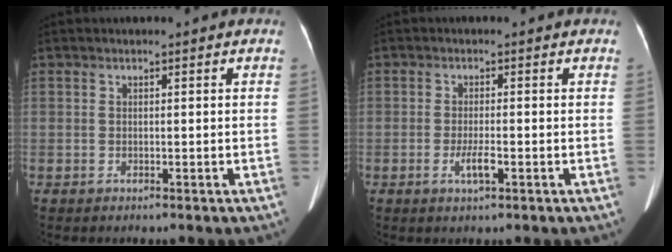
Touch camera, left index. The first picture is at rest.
{"total": 2.5, "force": [-1.1, 0.4, 2.2], "torque": [-0.048, -0.006, -0.020]}